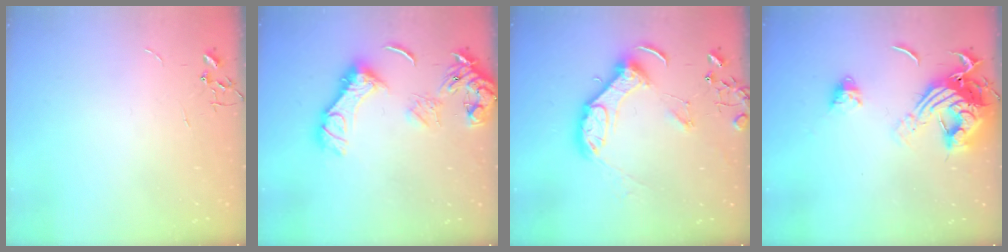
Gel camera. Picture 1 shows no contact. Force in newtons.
{"total": 14.9, "press": 14.8, "slide": 1.8}
{"total": 13.7, "press": 13.6, "slide": 1.7}
{"total": 15.5, "press": 15.4, "slide": 1.9}